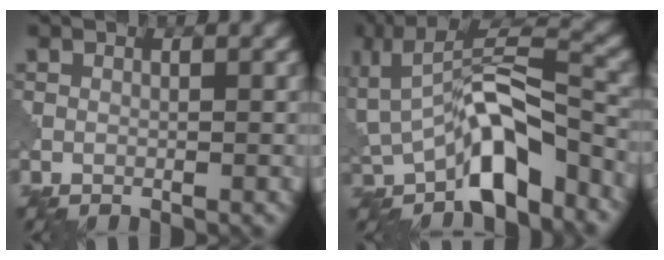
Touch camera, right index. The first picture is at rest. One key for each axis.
{"total": 8.0, "fx": -3.5, "fy": 3.6, "fz": 6.3, "tx": -0.084, "ty": 0.015, "tz": -0.072}